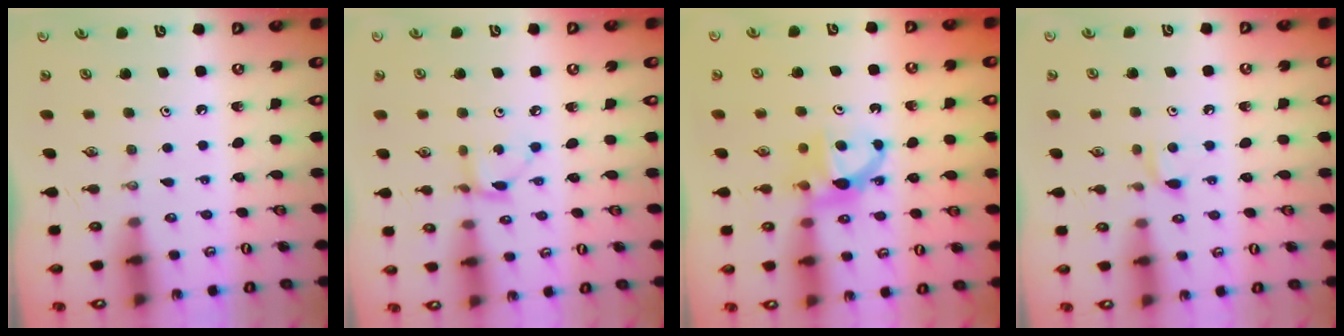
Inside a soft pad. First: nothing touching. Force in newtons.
{"total": 2.8, "press": 2.8, "slide": 0.1}
{"total": 7.2, "press": 7.2, "slide": 0.2}
{"total": 5.6, "press": 5.6, "slide": 0.7}